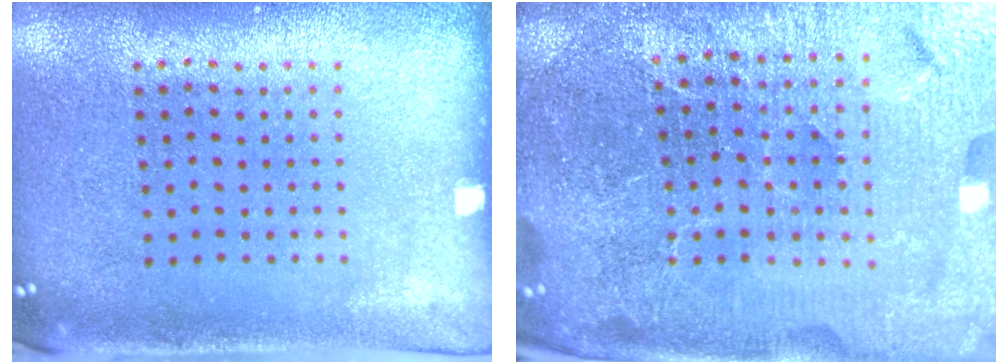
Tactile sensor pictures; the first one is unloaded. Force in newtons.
{"total": 6.0, "press": 5.3, "slide": 2.7}